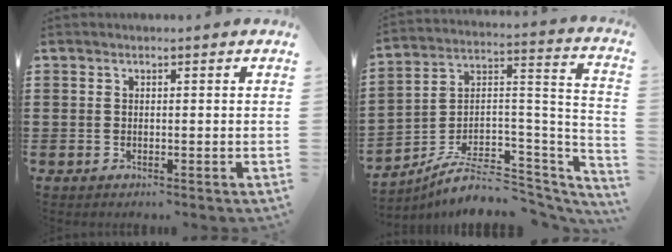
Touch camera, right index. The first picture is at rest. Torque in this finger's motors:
{"motor_torque": [-1.30, 0.83, 0.07, -0.04]}